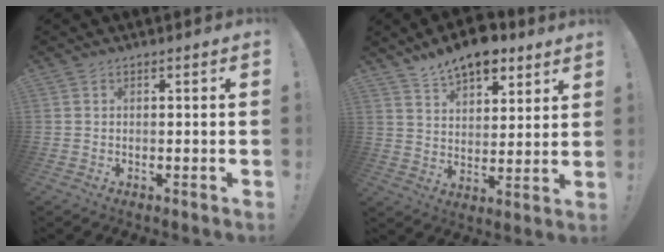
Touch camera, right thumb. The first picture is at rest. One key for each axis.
{"total": 10.2, "fx": 8.0, "fy": 4.7, "fz": 4.3, "tx": -0.067, "ty": -0.052, "tz": 0.148}